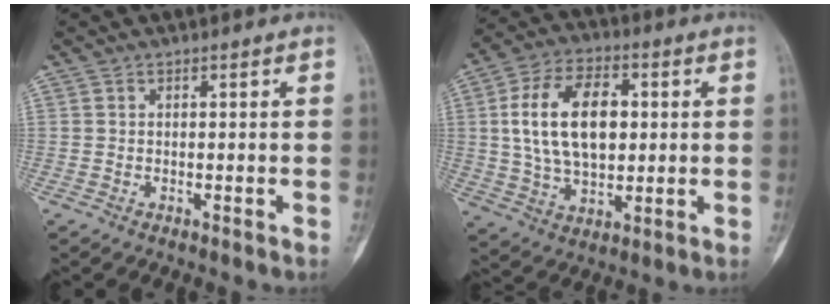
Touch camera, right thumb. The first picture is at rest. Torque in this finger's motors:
{"motor_torque": [0.49, 0.61, 0.26, -0.08, 0.16]}